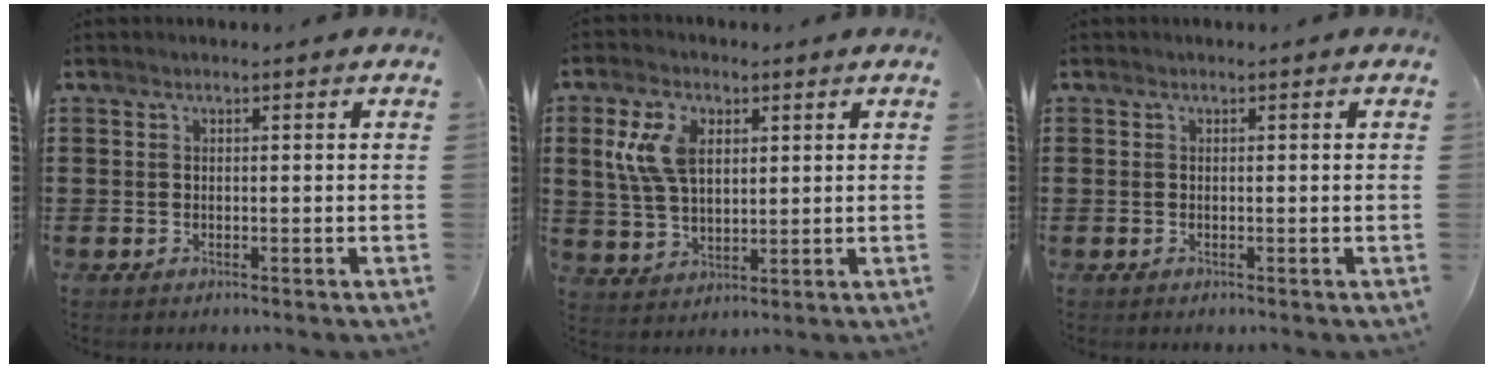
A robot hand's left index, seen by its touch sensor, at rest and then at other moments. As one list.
[{"total": 7.8, "force": [2.9, 4.7, 5.6], "torque": [-0.139, 0.009, 0.049]}, {"total": 0.0}]